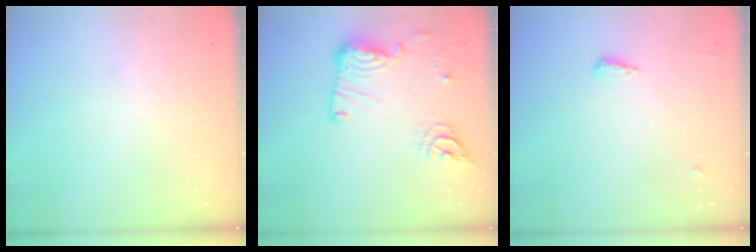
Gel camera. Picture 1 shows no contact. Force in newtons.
{"total": 15.4, "press": 15.3, "slide": 1.5}
{"total": 5.5, "press": 5.4, "slide": 1.0}